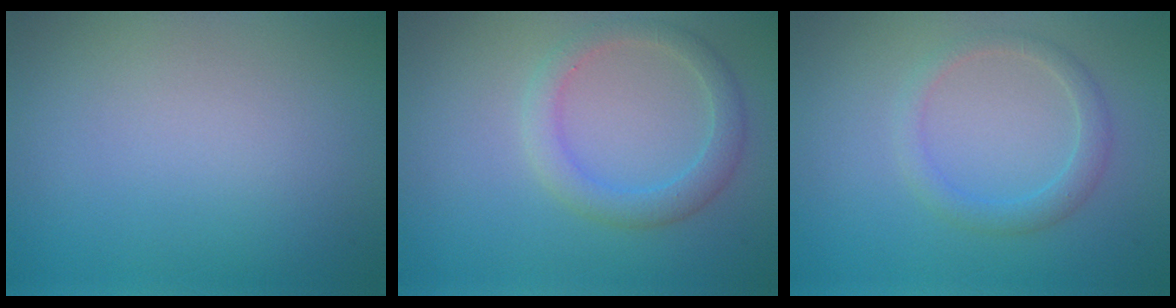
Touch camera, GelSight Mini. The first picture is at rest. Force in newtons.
{"total": 2.8, "press": 2.8, "slide": 0.2}
{"total": 2.0, "press": 2.0, "slide": 0.3}